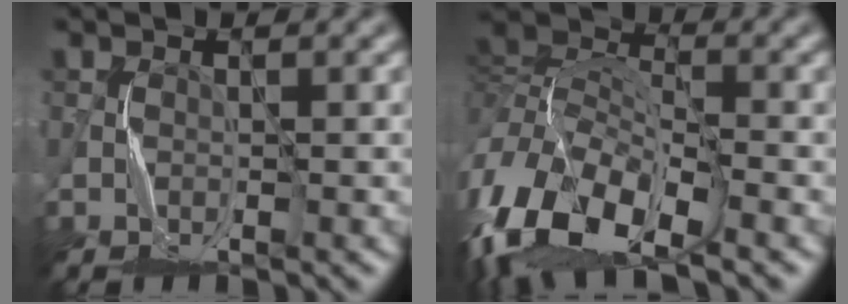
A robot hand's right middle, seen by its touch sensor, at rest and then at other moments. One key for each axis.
{"total": 14.7, "fx": -7.1, "fy": 7.5, "fz": 10.4, "tx": -0.236, "ty": -0.002, "tz": -0.142}